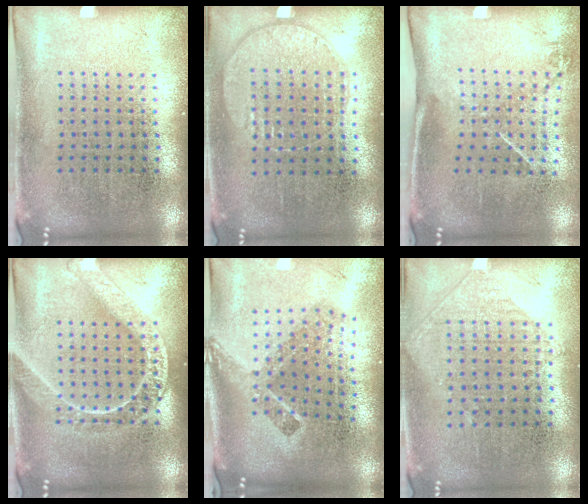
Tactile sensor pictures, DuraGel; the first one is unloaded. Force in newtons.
{"total": 1.0, "press": 0.9, "slide": 0.4}
{"total": 1.4, "press": 0.9, "slide": 1.0}
{"total": 2.8, "press": 2.8, "slide": 0.4}
{"total": 2.2, "press": 1.5, "slide": 1.7}
{"total": 0.9, "press": 0.9, "slide": 0.3}